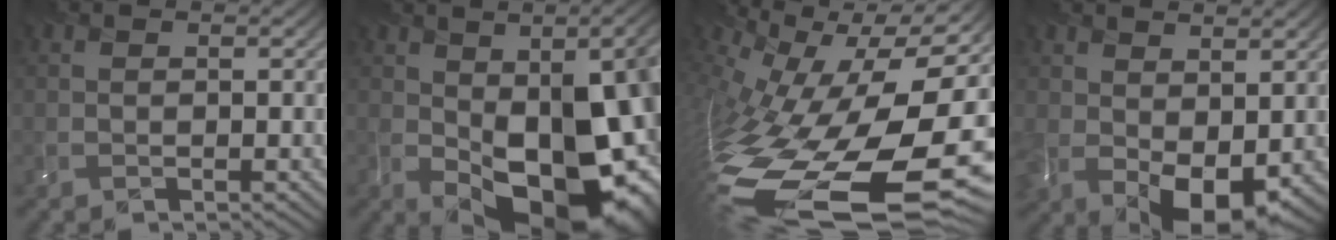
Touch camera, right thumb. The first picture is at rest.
{"total": 17.1, "force": [-3.7, 8.7, 14.3], "torque": [-0.181, -0.041, -0.015]}
{"total": 18.6, "force": [-5.8, 9.4, 15.0], "torque": [-0.288, -0.044, -0.084]}
{"total": 9.5, "force": [0.4, 5.9, 7.4], "torque": [-0.142, -0.028, 0.028]}